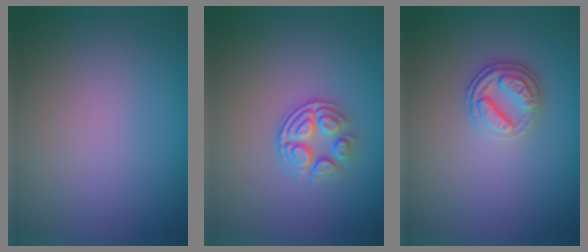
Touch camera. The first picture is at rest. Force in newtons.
{"total": 3.1, "press": 2.6, "slide": 1.8}
{"total": 3.0, "press": 2.3, "slide": 1.9}